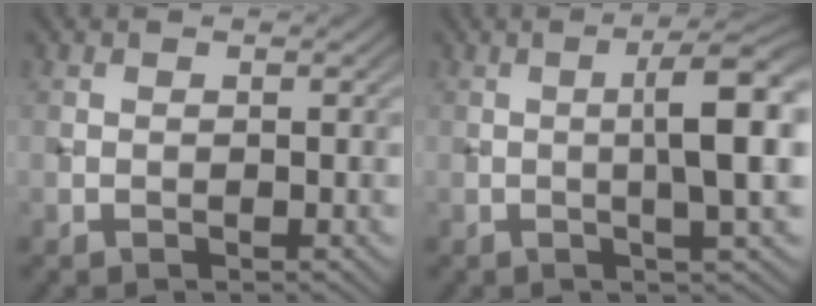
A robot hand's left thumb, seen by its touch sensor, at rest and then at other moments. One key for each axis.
{"total": 6.7, "fx": 0.3, "fy": 0.7, "fz": 6.6, "tx": -0.111, "ty": 0.014, "tz": 0.003}